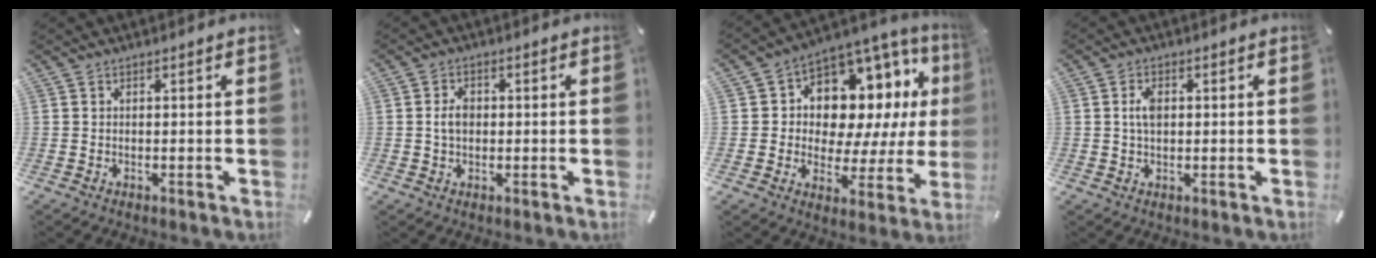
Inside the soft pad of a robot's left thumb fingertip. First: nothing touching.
{"total": 3.9, "force": [0.1, 2.7, 2.8], "torque": [-0.063, 0.005, 0.000]}
{"total": 13.2, "force": [5.1, 9.5, 7.5], "torque": [-0.112, -0.047, 0.099]}
{"total": 3.7, "force": [0.5, 2.1, 2.9], "torque": [-0.069, 0.005, 0.006]}